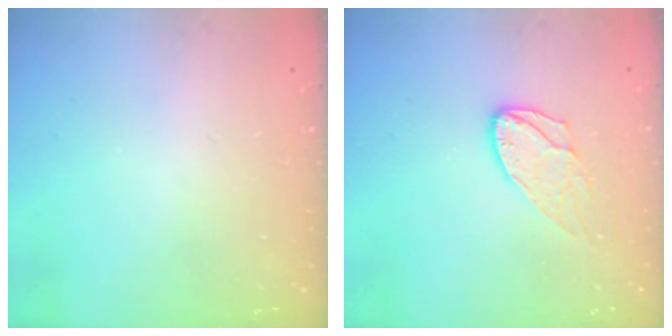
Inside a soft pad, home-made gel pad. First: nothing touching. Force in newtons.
{"total": 9.0, "press": 9.0, "slide": 0.7}